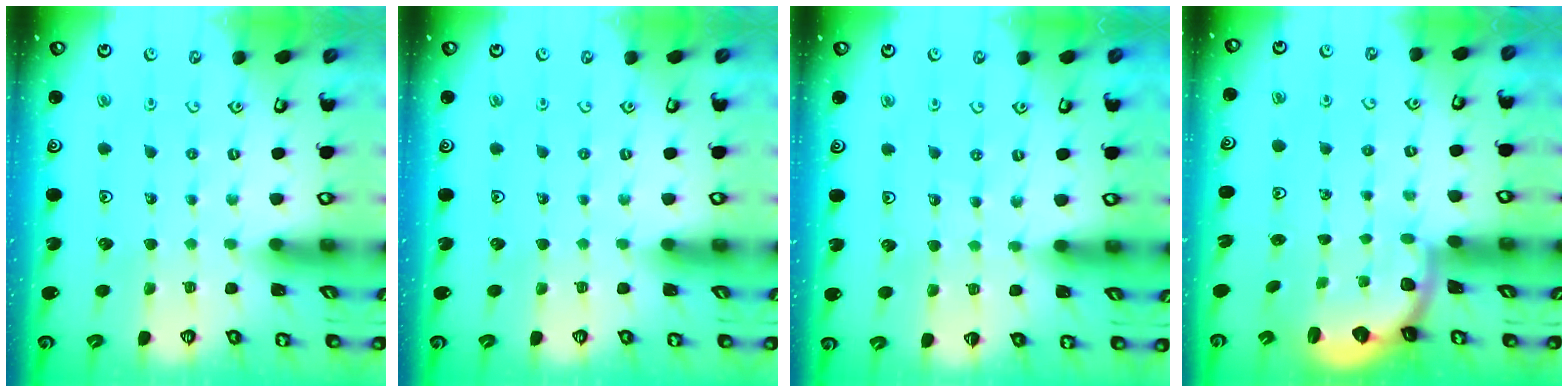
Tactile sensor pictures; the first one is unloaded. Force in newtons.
{"total": 0.0}
{"total": 3.5, "press": 3.3, "slide": 1.0}
{"total": 2.1, "press": 1.9, "slide": 0.8}